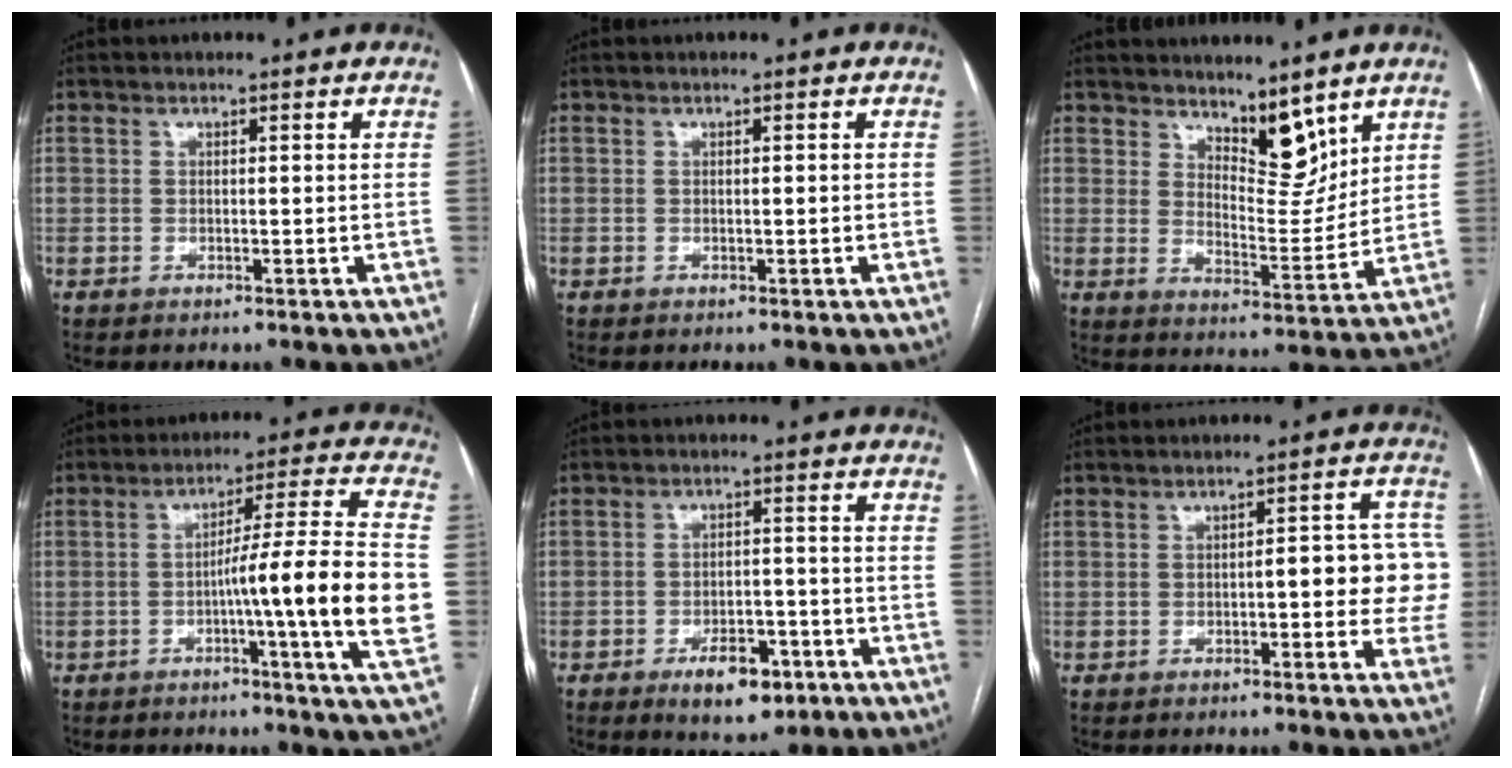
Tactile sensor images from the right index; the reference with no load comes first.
{"total": 0.5, "force": [0.0, 0.1, 0.5], "torque": [-0.009, 0.000, 0.002]}
{"total": 7.6, "force": [5.7, 2.8, 4.3], "torque": [-0.063, -0.012, 0.101]}
{"total": 15.6, "force": [-2.8, -1.3, 15.2], "torque": [-0.229, 0.001, -0.050]}
{"total": 7.4, "force": [-4.1, 3.4, 5.1], "torque": [-0.073, 0.001, -0.057]}
{"total": 9.5, "force": [-0.6, 3.0, 9.0], "torque": [-0.089, 0.028, -0.010]}